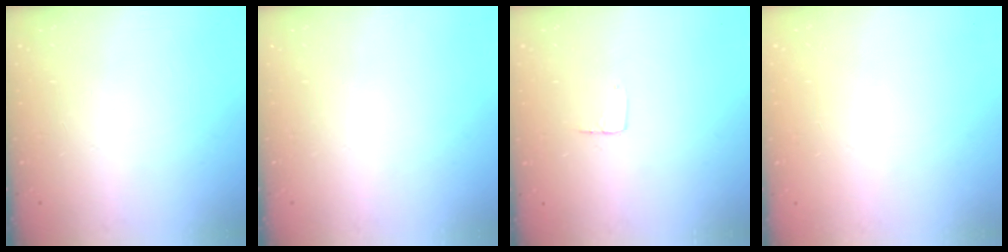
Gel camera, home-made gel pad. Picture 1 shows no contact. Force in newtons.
{"total": 0.0}
{"total": 2.9, "press": 2.9, "slide": 0.2}
{"total": 0.0}